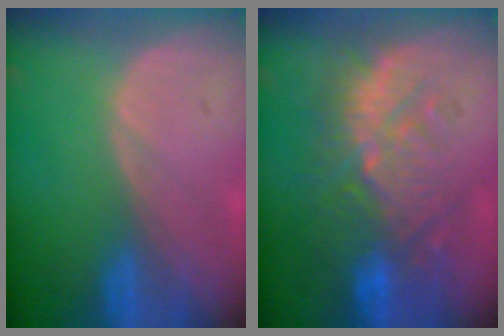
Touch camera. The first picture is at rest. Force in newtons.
{"total": 10.8, "press": 10.0, "slide": 3.9}